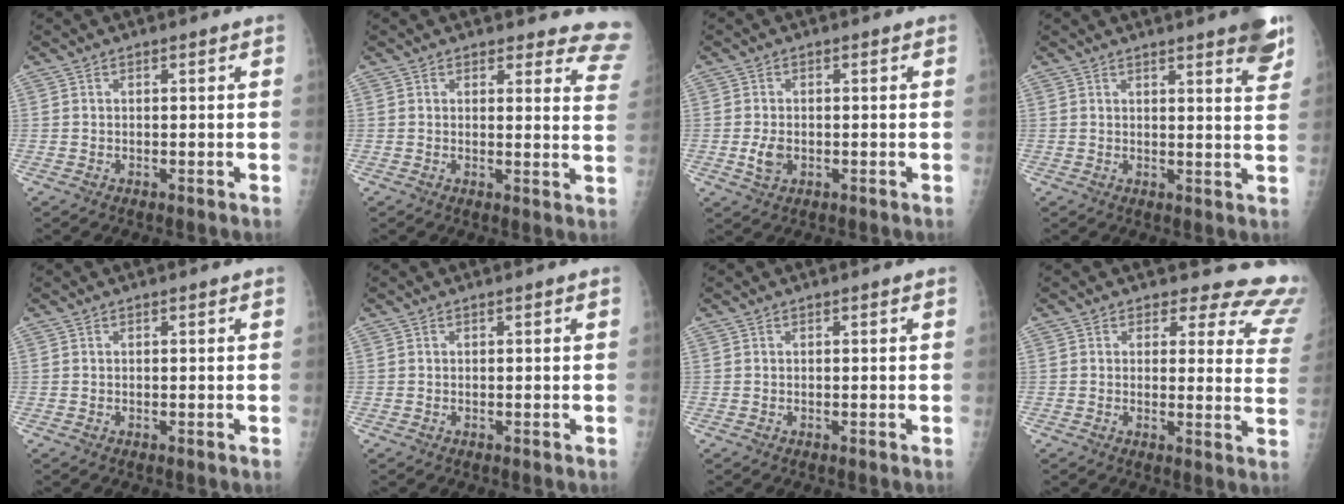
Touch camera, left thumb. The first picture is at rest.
{"total": 10.6, "force": [10.3, 2.7, 0.4], "torque": [0.055, -0.084, 0.072]}
{"total": 3.2, "force": [-0.6, 2.2, 2.3], "torque": [-0.042, -0.002, -0.008]}
{"total": 7.6, "force": [5.0, 1.2, 5.6], "torque": [-0.054, -0.021, 0.055]}
{"total": 0.0}
{"total": 0.0}
{"total": 0.0}
{"total": 14.1, "force": [13.1, 4.9, 1.8], "torque": [0.037, -0.115, 0.105]}